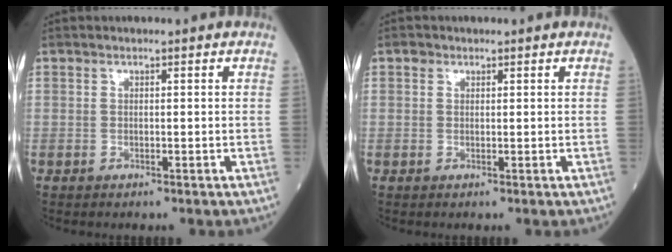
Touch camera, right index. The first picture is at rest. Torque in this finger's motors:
{"motor_torque": [-0.02, 0.00, 0.07, 0.02]}